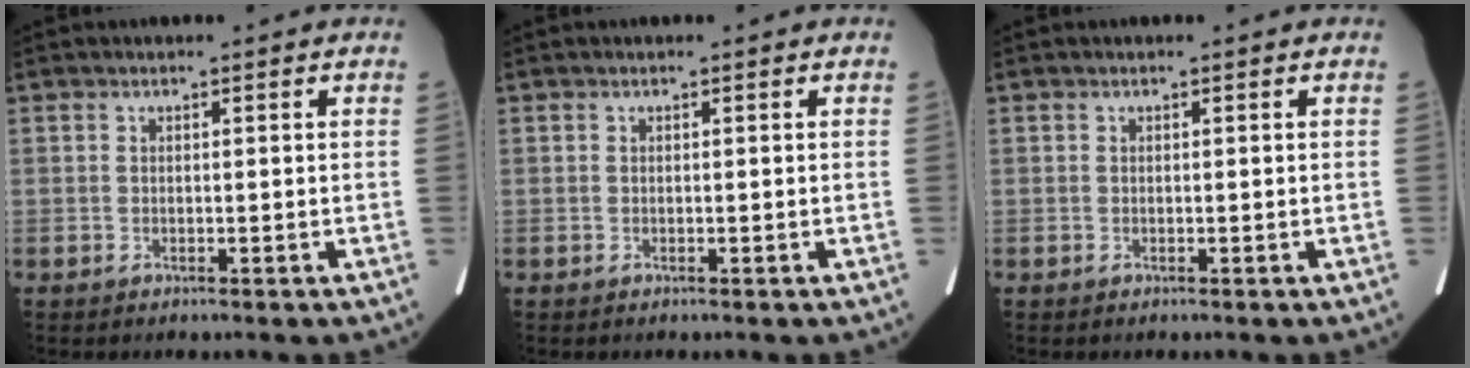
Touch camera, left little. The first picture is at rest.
{"total": 0.0}
{"total": 0.0}